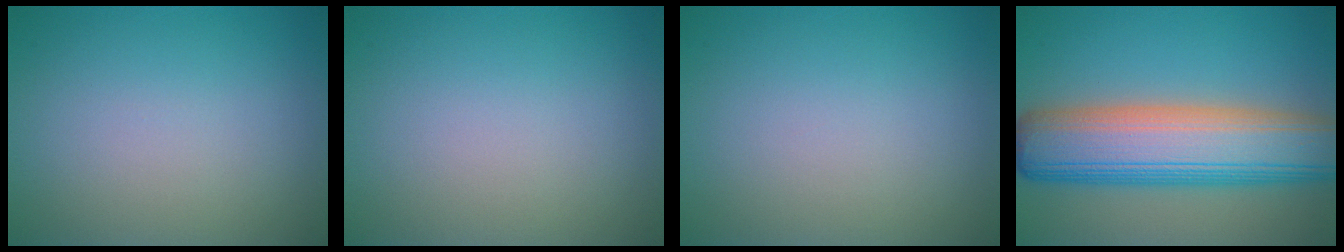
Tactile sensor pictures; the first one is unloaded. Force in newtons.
{"total": 0.0}
{"total": 0.0}
{"total": 11.6, "press": 11.6, "slide": 0.3}